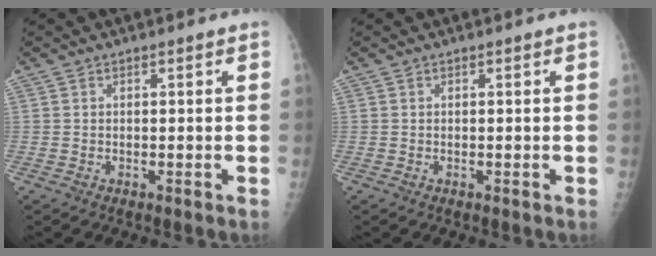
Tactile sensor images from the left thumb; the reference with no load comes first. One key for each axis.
{"total": 0.0}